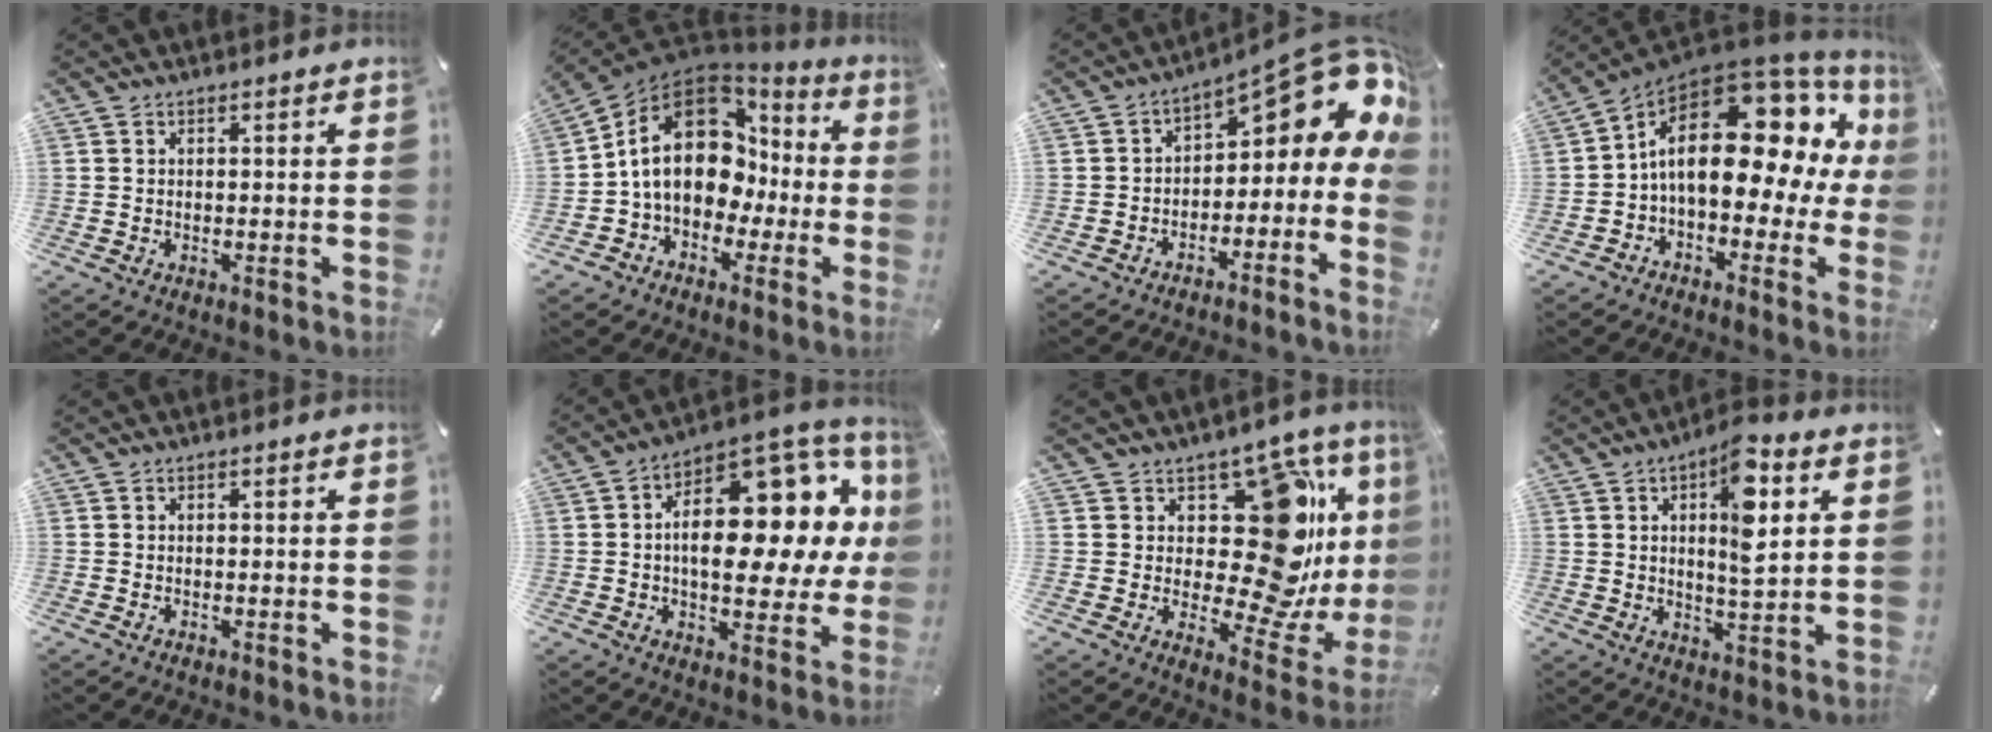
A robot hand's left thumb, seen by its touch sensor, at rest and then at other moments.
{"total": 18.5, "force": [2.1, 13.7, 12.3], "torque": [-0.230, 0.001, 0.038]}
{"total": 12.1, "force": [5.5, 6.0, 8.9], "torque": [-0.104, -0.050, 0.086]}
{"total": 21.0, "force": [3.5, 12.1, 16.8], "torque": [-0.259, -0.026, 0.053]}
{"total": 0.0}
{"total": 20.7, "force": [5.5, 11.4, 16.4], "torque": [-0.216, -0.058, 0.091]}
{"total": 23.0, "force": [5.9, 13.3, 17.9], "torque": [-0.241, -0.062, 0.105]}
{"total": 11.2, "force": [3.9, 4.0, 9.7], "torque": [-0.142, -0.015, 0.058]}